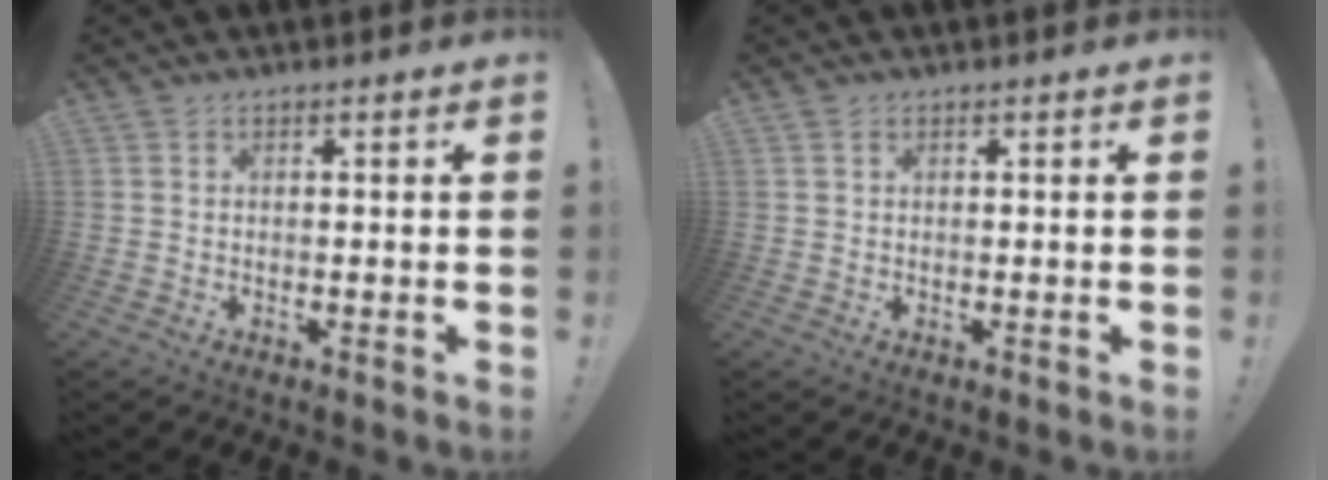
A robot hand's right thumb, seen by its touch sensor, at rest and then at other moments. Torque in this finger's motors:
{"motor_torque": [-0.12, -0.24, -0.27, 0.01, 0.04]}